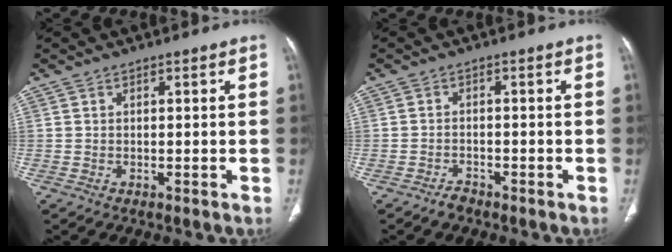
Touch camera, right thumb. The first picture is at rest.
{"total": 1.9, "force": [-1.6, 0.9, 0.5], "torque": [-0.014, 0.006, -0.027]}